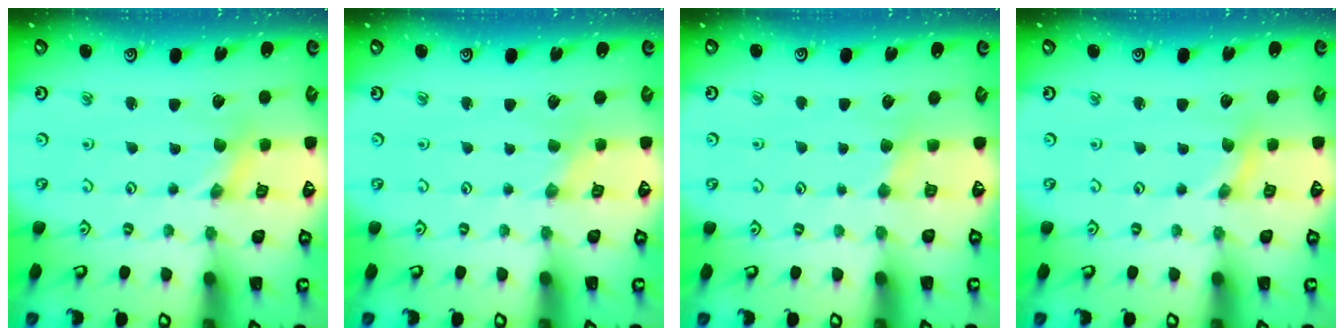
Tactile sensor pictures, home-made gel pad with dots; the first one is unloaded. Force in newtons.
{"total": 0.0}
{"total": 2.9, "press": 2.9, "slide": 0.4}
{"total": 0.0}